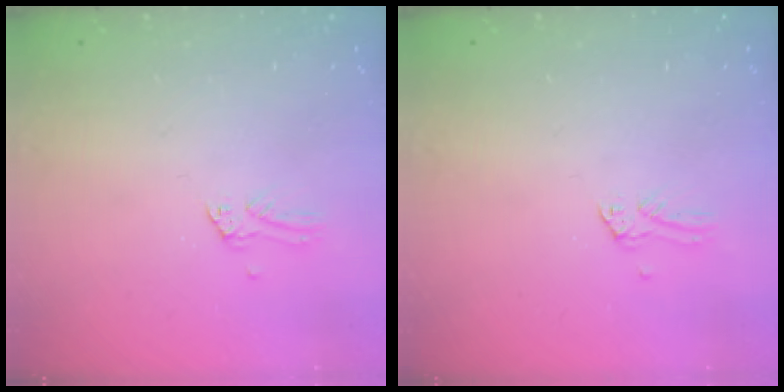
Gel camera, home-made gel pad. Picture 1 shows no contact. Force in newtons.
{"total": 0.0}